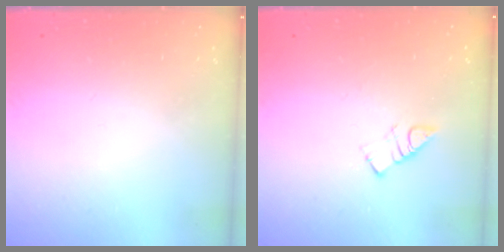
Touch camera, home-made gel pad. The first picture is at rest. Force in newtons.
{"total": 4.0, "press": 4.0, "slide": 0.4}